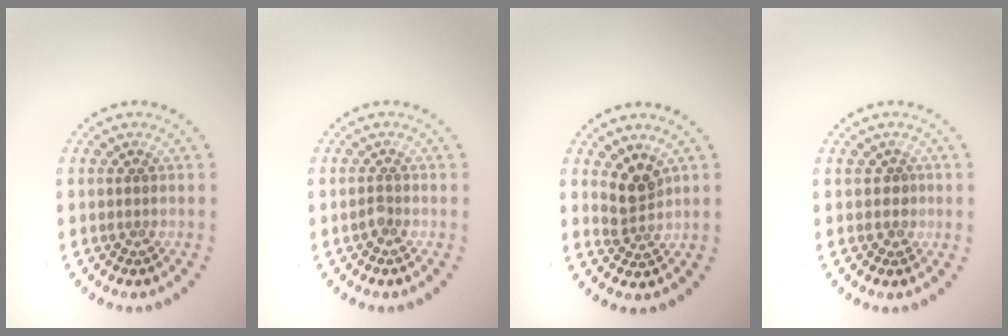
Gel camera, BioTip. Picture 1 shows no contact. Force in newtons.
{"total": 0.7, "press": 0.6, "slide": 0.5}
{"total": 2.4, "press": 1.8, "slide": 1.5}
{"total": 0.6, "press": 0.4, "slide": 0.5}